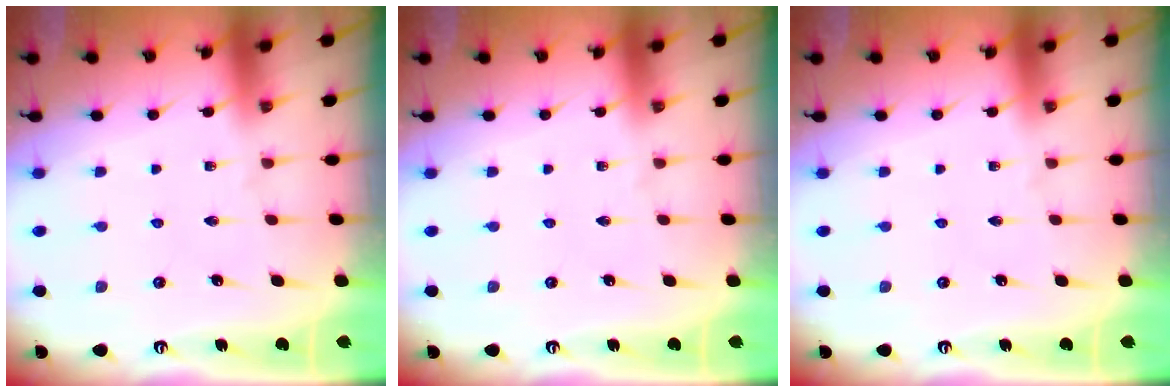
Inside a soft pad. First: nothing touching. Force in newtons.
{"total": 0.0}
{"total": 0.0}